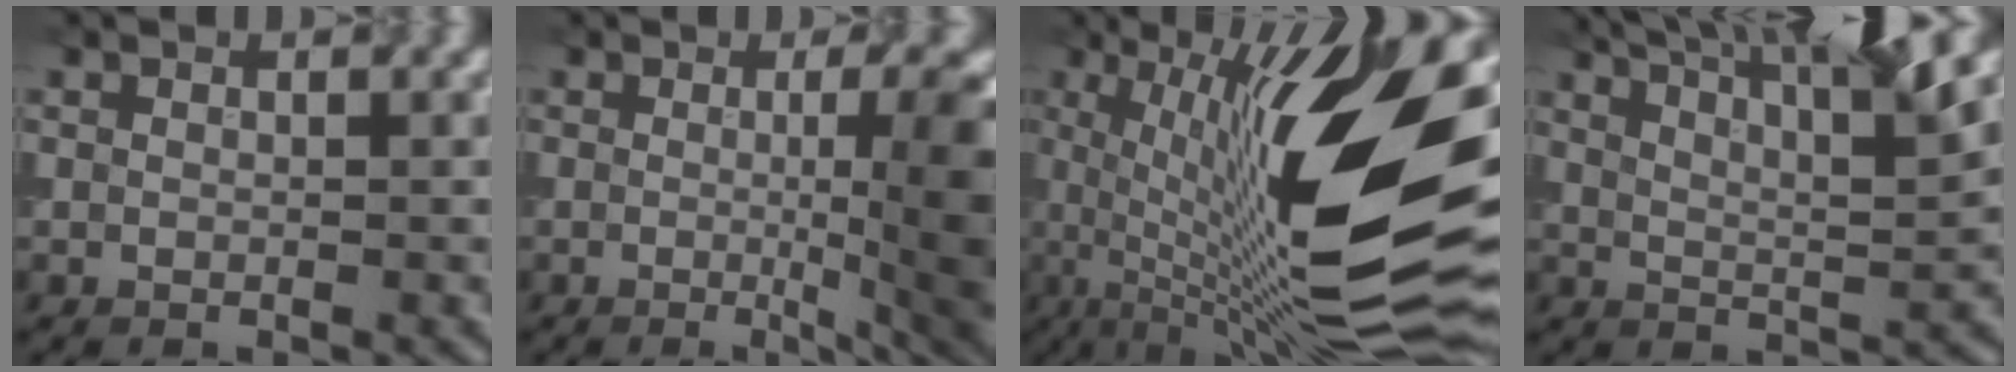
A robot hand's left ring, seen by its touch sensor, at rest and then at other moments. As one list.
[{"total": 9.4, "force": [-0.4, 2.5, 9.1], "torque": [-0.091, -0.006, -0.005]}, {"total": 18.8, "force": [1.2, 5.8, 17.9], "torque": [-0.272, 0.019, 0.016]}, {"total": 10.7, "force": [7.5, 2.4, 7.2], "torque": [-0.093, 0.032, 0.074]}]